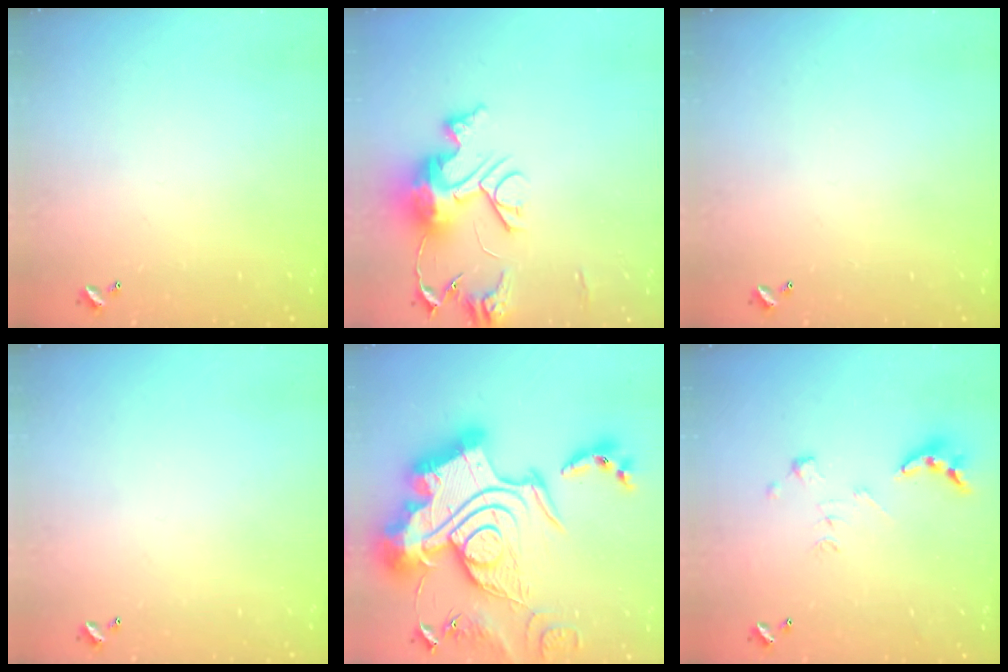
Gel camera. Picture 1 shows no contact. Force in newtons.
{"total": 13.9, "press": 13.8, "slide": 1.5}
{"total": 0.0}
{"total": 0.0}
{"total": 0.6, "press": 0.6, "slide": 0.0}
{"total": 4.7, "press": 4.7, "slide": 0.4}